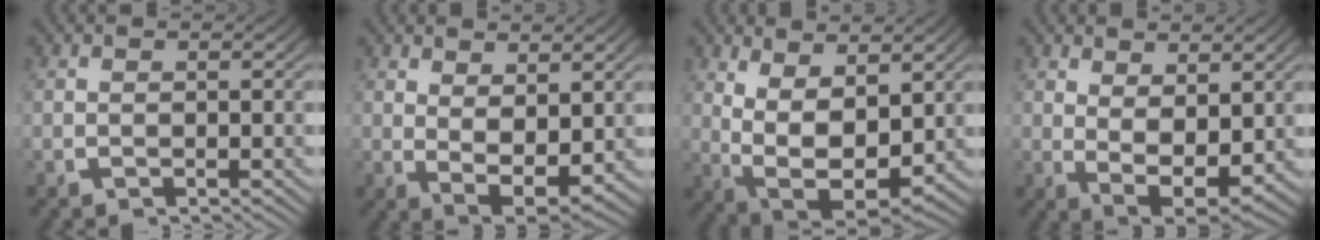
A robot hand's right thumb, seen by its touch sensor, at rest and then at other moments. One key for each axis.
{"total": 5.0, "fx": 0.4, "fy": 3.1, "fz": 3.9, "tx": -0.076, "ty": -0.028, "tz": 0.020}
{"total": 9.3, "fx": -0.8, "fy": 6.3, "fz": 6.8, "tx": -0.154, "ty": -0.061, "tz": 0.012}
{"total": 5.6, "fx": 0.1, "fy": 3.5, "fz": 4.4, "tx": -0.085, "ty": -0.032, "tz": 0.016}